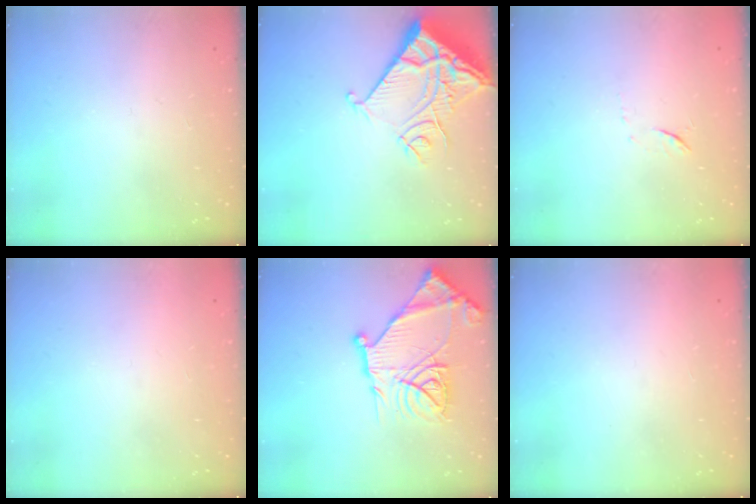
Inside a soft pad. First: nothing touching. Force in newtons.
{"total": 12.8, "press": 12.7, "slide": 1.7}
{"total": 5.0, "press": 4.8, "slide": 1.4}
{"total": 1.6, "press": 1.6, "slide": 0.1}
{"total": 22.8, "press": 22.6, "slide": 2.3}
{"total": 1.5, "press": 1.5, "slide": 0.1}